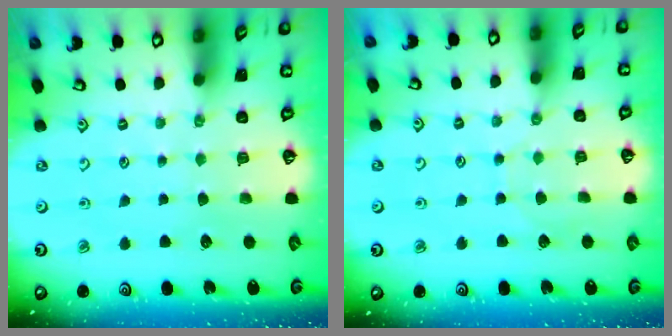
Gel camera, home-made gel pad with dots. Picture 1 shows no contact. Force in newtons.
{"total": 2.8, "press": 2.8, "slide": 0.3}